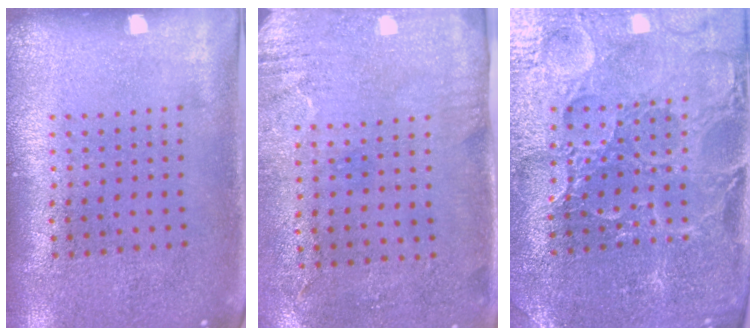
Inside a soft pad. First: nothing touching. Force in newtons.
{"total": 3.0, "press": 2.4, "slide": 1.8}
{"total": 3.5, "press": 3.4, "slide": 0.6}